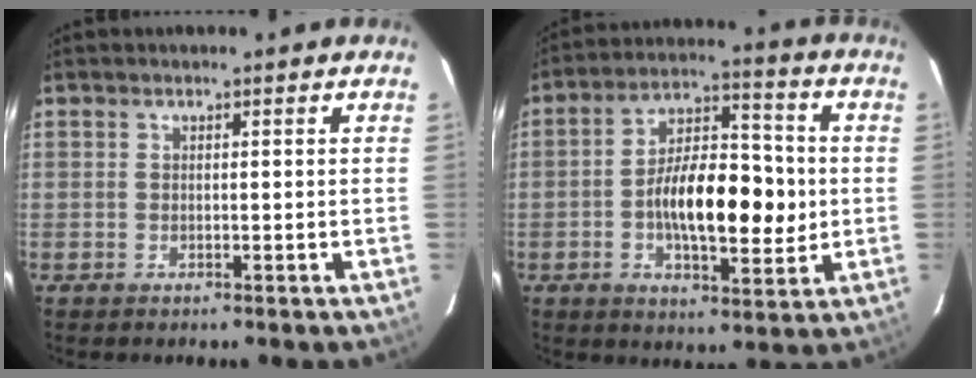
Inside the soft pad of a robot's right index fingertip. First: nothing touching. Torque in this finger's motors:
{"motor_torque": [0.65, -0.03, 0.90, 0.21]}